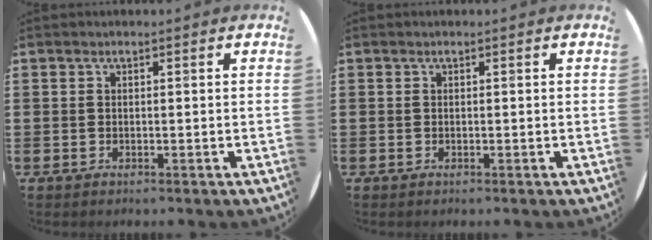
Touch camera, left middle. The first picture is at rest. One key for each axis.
{"total": 0.0}